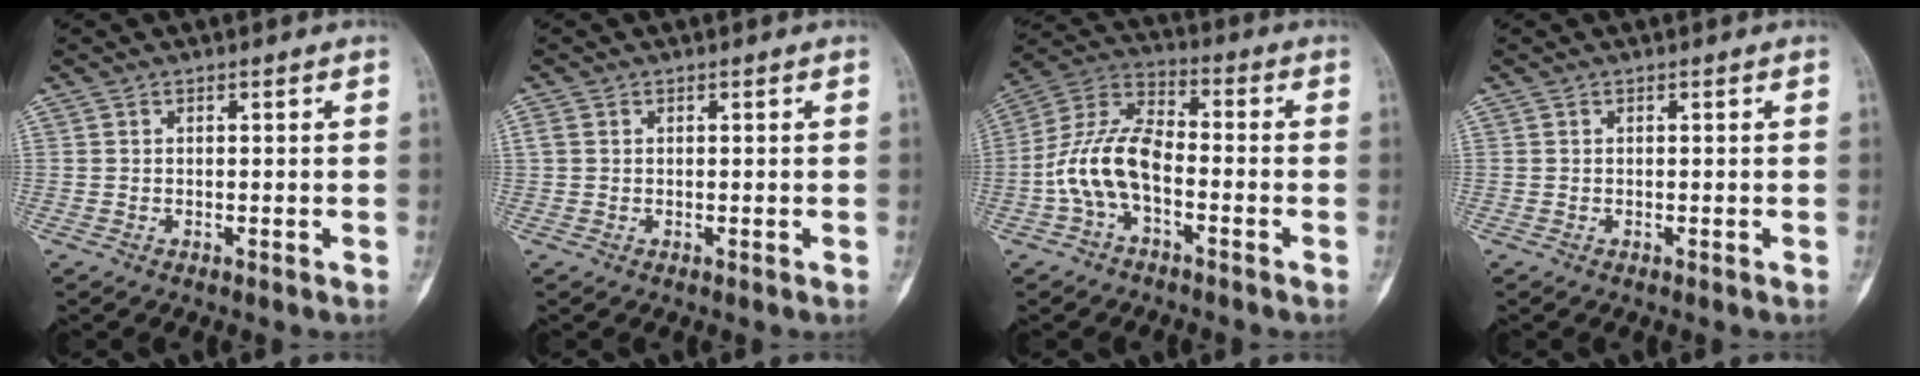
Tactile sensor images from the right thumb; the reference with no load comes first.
{"total": 1.1, "force": [0.3, 0.9, 0.6], "torque": [-0.017, 0.007, 0.007]}
{"total": 11.9, "force": [-3.1, 6.3, 9.5], "torque": [-0.192, 0.042, -0.069]}
{"total": 0.0}